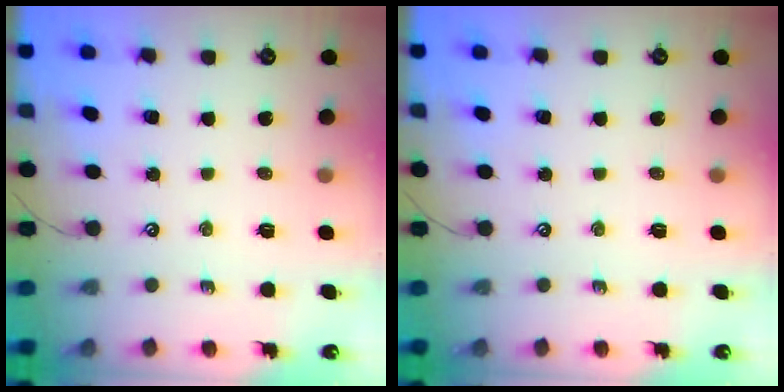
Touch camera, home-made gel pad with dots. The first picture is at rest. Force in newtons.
{"total": 0.0}